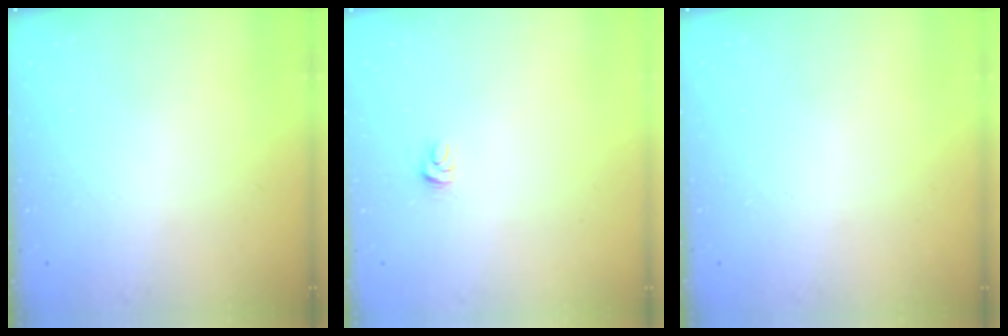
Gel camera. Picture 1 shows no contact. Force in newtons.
{"total": 4.1, "press": 4.1, "slide": 0.4}
{"total": 0.0}